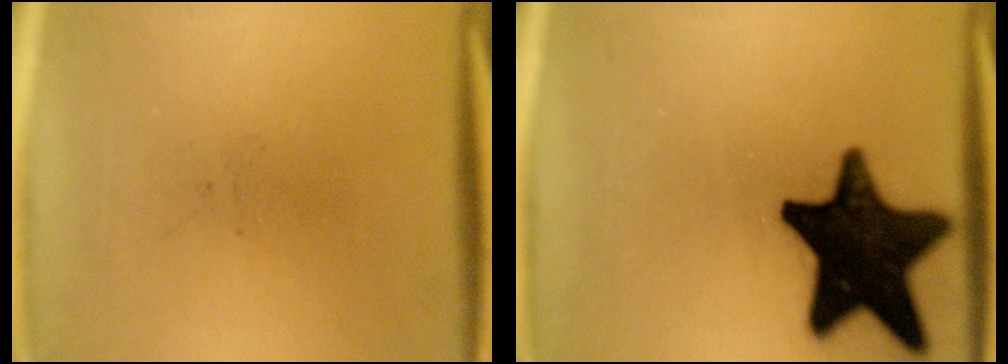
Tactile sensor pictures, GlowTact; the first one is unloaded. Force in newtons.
{"total": 19.7}